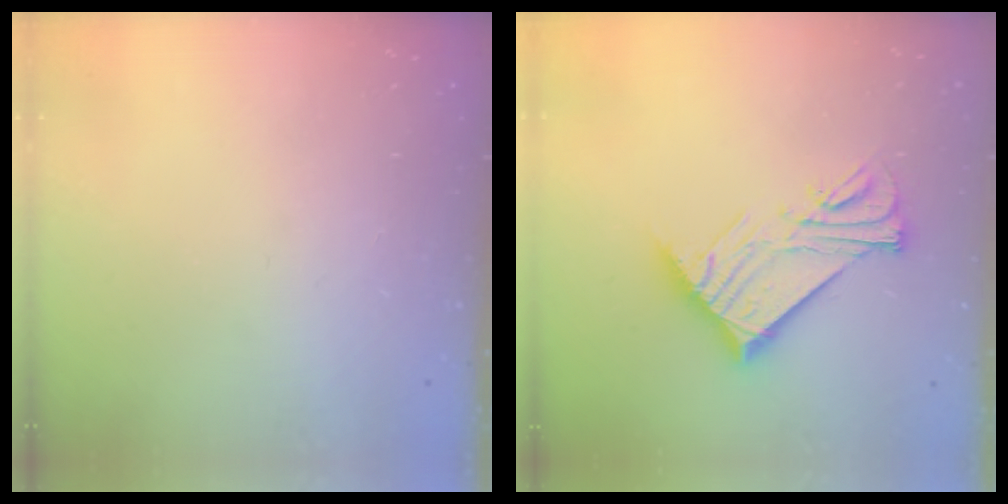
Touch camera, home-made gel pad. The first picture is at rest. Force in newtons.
{"total": 14.7, "press": 14.7, "slide": 0.4}